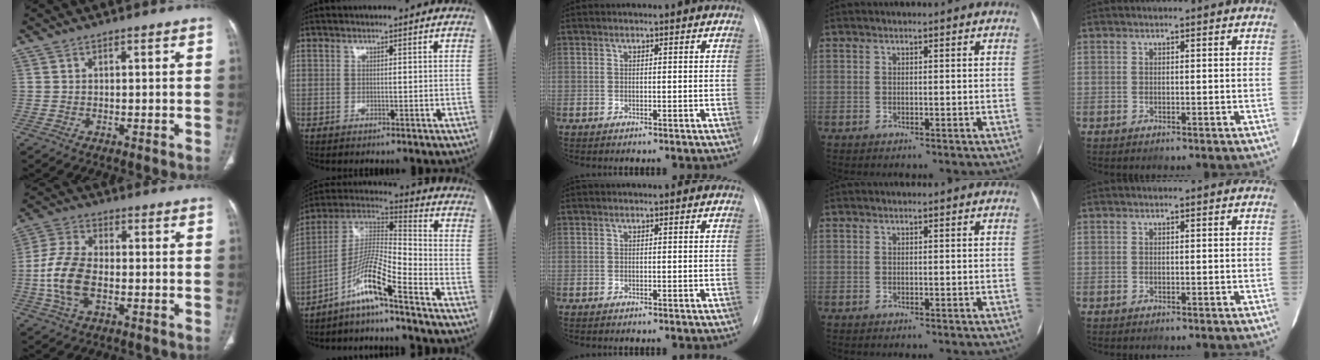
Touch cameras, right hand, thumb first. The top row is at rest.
{"thumb": {"total": 10.6, "force": [-1.9, 6.0, 8.6], "torque": [-0.183, 0.014, -0.040]}, "index": {"total": 10.2, "force": [-6.6, -0.1, 7.7], "torque": [-0.157, 0.005, -0.132]}}